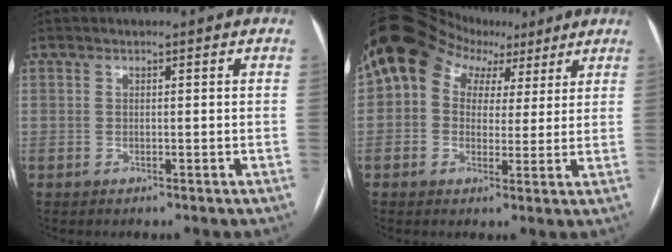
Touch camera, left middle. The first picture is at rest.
{"total": 8.9, "force": [3.9, 6.7, 4.3], "torque": [-0.067, 0.052, 0.070]}